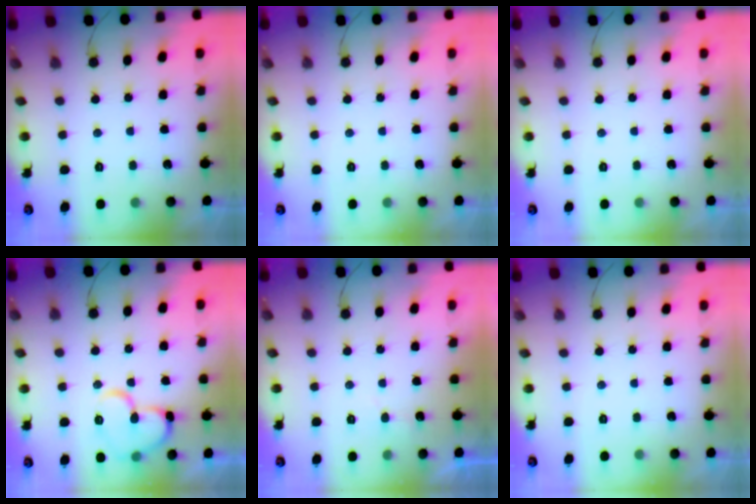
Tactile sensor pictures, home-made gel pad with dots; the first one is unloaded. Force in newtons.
{"total": 0.0}
{"total": 0.0}
{"total": 14.2, "press": 14.1, "slide": 2.0}
{"total": 5.2, "press": 5.2, "slide": 0.5}
{"total": 0.0}